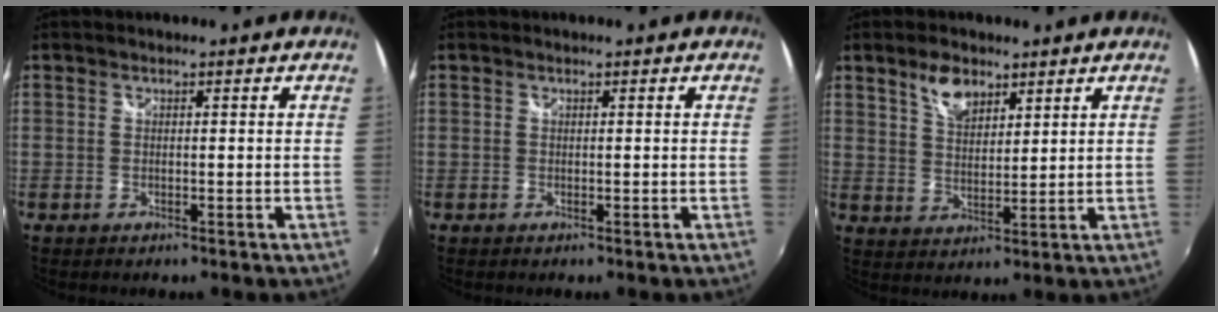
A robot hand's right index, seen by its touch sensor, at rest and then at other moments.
{"total": 0.0}
{"total": 6.1, "force": [4.0, 3.1, 3.5], "torque": [-0.059, 0.007, 0.074]}